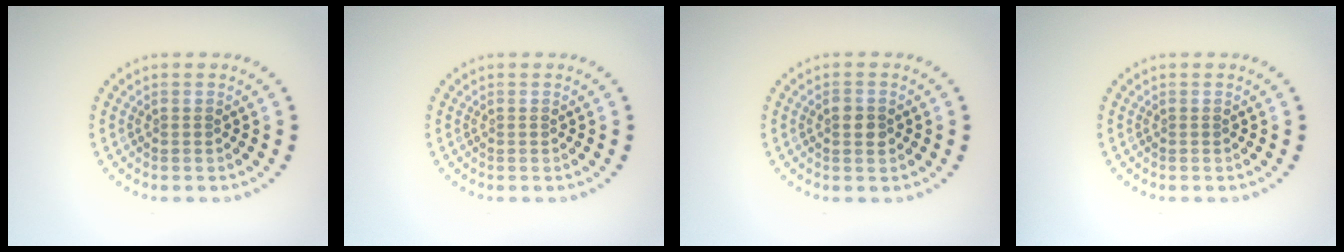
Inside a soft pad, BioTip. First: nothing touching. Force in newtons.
{"total": 0.0}
{"total": 2.1, "press": 2.1, "slide": 0.1}
{"total": 0.0}